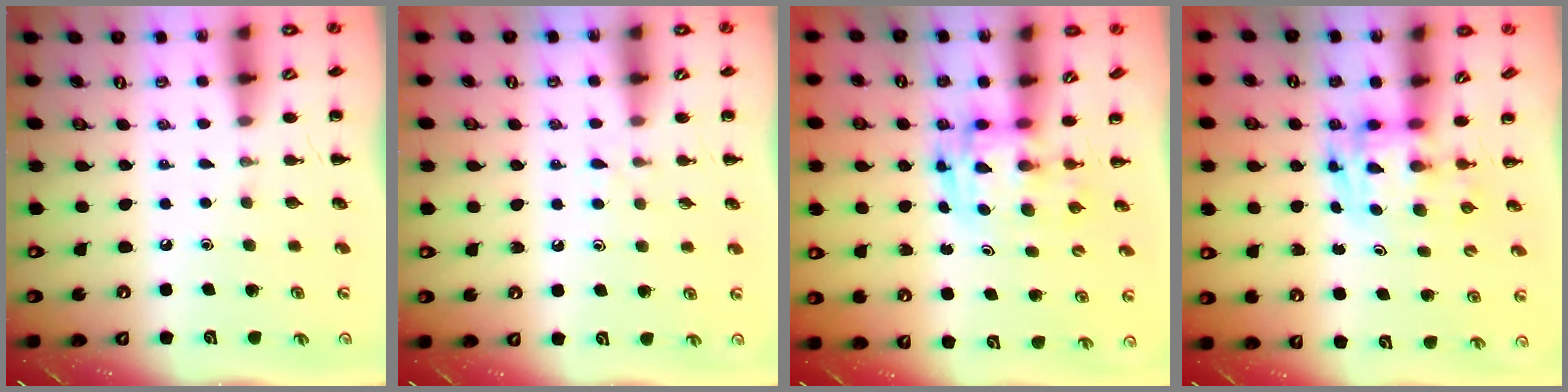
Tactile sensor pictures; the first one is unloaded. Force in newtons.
{"total": 4.1, "press": 3.9, "slide": 1.3}
{"total": 2.8, "press": 2.8, "slide": 0.5}
{"total": 3.4, "press": 3.4, "slide": 0.6}